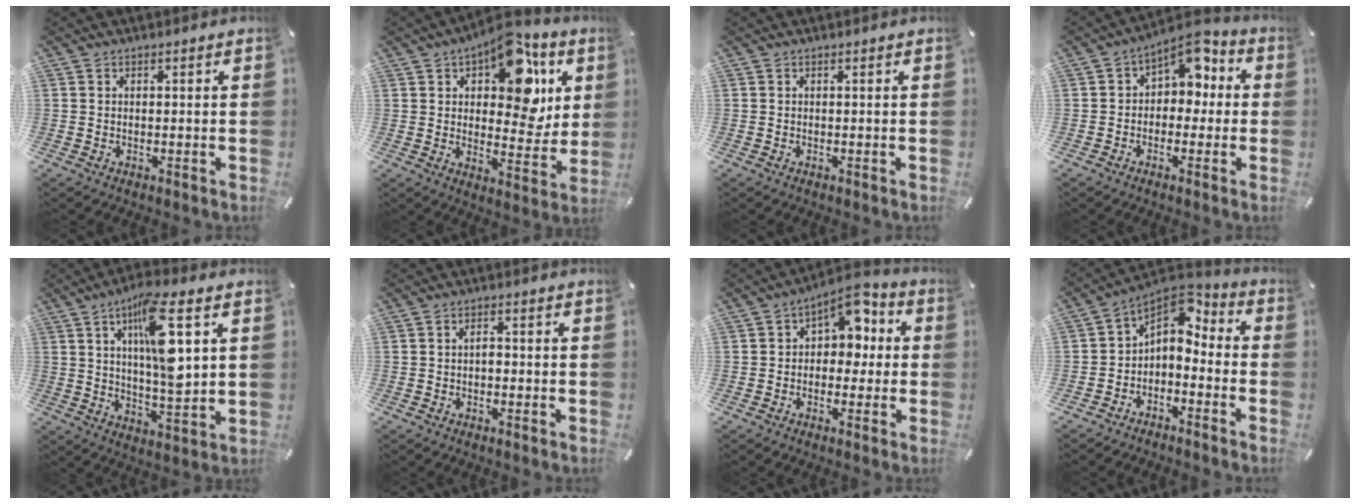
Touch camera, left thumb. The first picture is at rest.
{"total": 17.2, "force": [8.3, 9.8, 11.5], "torque": [-0.147, -0.048, 0.138]}
{"total": 0.0}
{"total": 7.2, "force": [2.8, 5.1, 4.2], "torque": [-0.058, -0.023, 0.045]}
{"total": 14.9, "force": [5.5, 4.4, 13.2], "torque": [-0.221, -0.013, 0.086]}
{"total": 1.8, "force": [-0.4, 1.0, 1.4], "torque": [-0.028, 0.005, -0.009]}
{"total": 8.0, "force": [2.5, 5.6, 5.1], "torque": [-0.066, -0.018, 0.039]}
{"total": 5.2, "force": [0.7, 4.4, 2.7], "torque": [-0.055, -0.015, 0.013]}